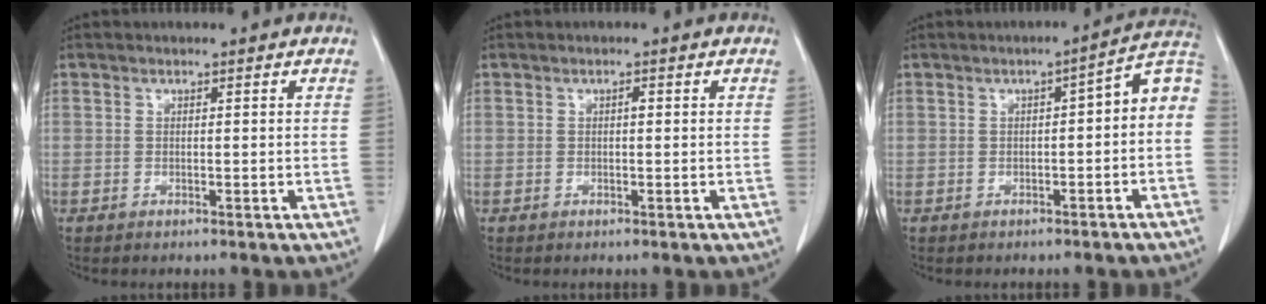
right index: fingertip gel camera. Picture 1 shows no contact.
{"total": 0.6, "force": [0.0, 0.2, 0.5], "torque": [-0.008, 0.002, 0.000]}
{"total": 6.8, "force": [-0.9, 1.9, 6.4], "torque": [-0.080, 0.030, -0.012]}